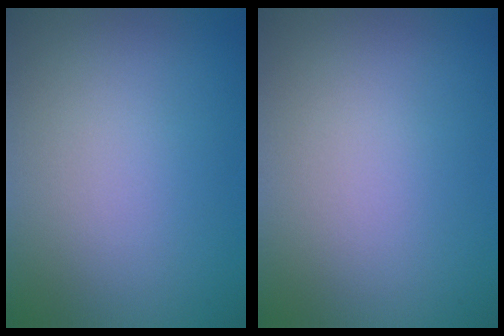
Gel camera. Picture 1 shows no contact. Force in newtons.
{"total": 0.0}